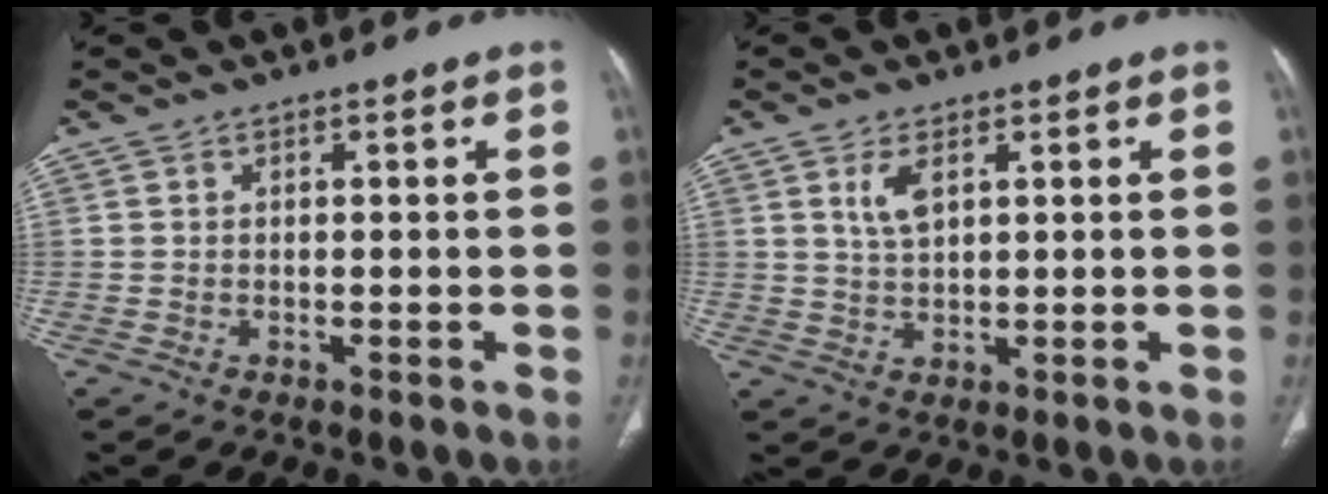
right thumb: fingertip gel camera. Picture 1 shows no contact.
{"total": 3.8, "force": [1.8, 1.7, 2.9], "torque": [-0.060, -0.008, 0.040]}